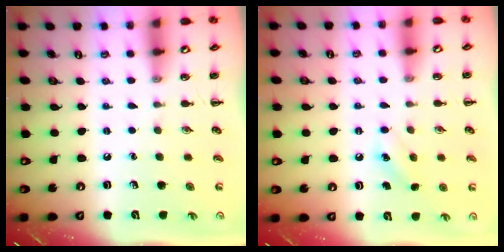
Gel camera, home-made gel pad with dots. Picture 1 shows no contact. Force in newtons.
{"total": 5.3, "press": 5.1, "slide": 1.2}